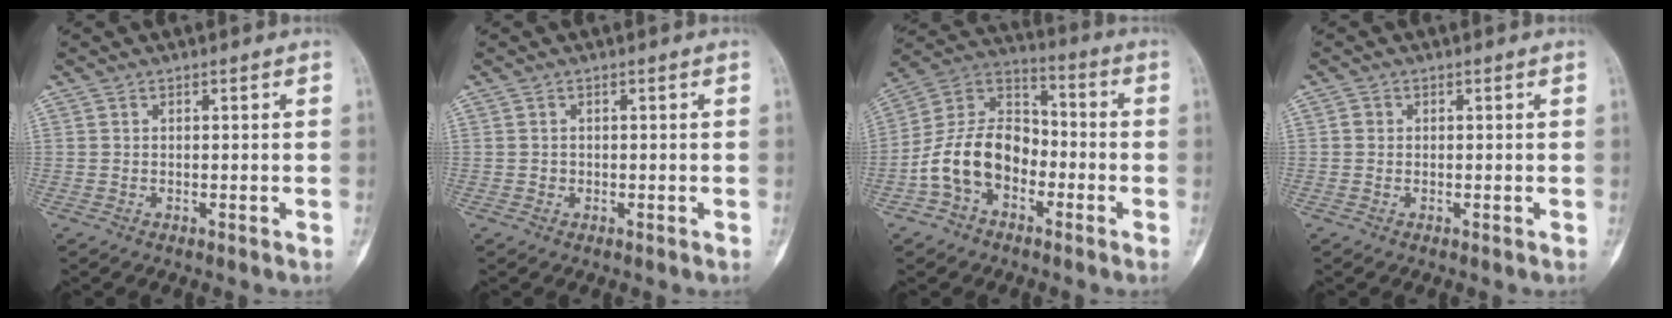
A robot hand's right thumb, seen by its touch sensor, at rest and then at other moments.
{"total": 0.6, "force": [-0.1, 0.6, 0.1], "torque": [0.000, 0.003, -0.002]}
{"total": 14.7, "force": [-4.8, 10.2, 9.4], "torque": [-0.159, 0.062, -0.099]}
{"total": 0.8, "force": [0.0, 0.8, 0.3], "torque": [-0.003, 0.002, -0.001]}